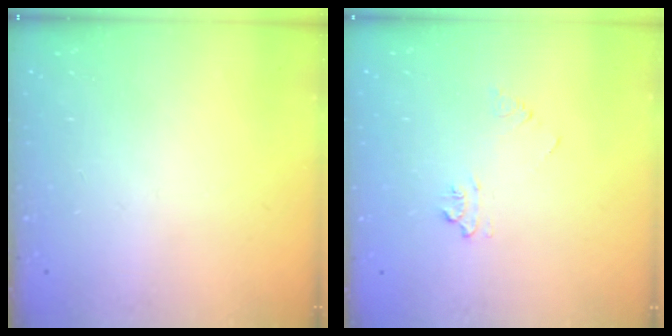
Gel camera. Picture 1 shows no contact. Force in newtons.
{"total": 5.0, "press": 4.9, "slide": 0.6}